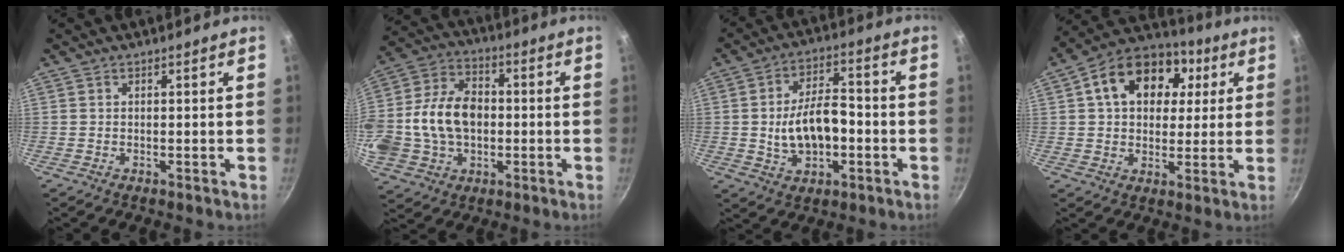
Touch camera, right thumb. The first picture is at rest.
{"total": 20.2, "force": [-1.1, 14.7, 13.9], "torque": [-0.268, 0.037, -0.021]}
{"total": 11.8, "force": [-1.7, 6.8, 9.5], "torque": [-0.142, 0.027, -0.024]}
{"total": 17.7, "force": [5.2, 12.7, 11.1], "torque": [-0.168, 0.021, 0.069]}